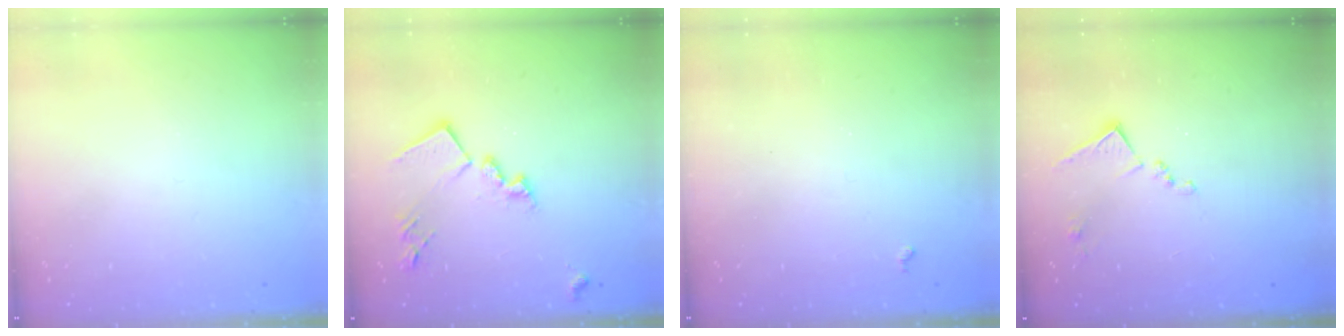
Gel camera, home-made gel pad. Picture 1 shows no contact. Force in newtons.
{"total": 16.0, "press": 16.0, "slide": 0.9}
{"total": 3.0, "press": 3.0, "slide": 0.5}
{"total": 10.2, "press": 10.1, "slide": 0.6}